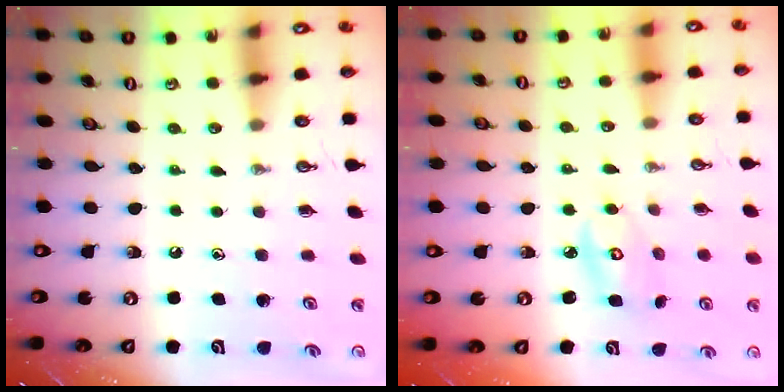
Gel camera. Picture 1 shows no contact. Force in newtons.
{"total": 5.1, "press": 5.1, "slide": 0.2}